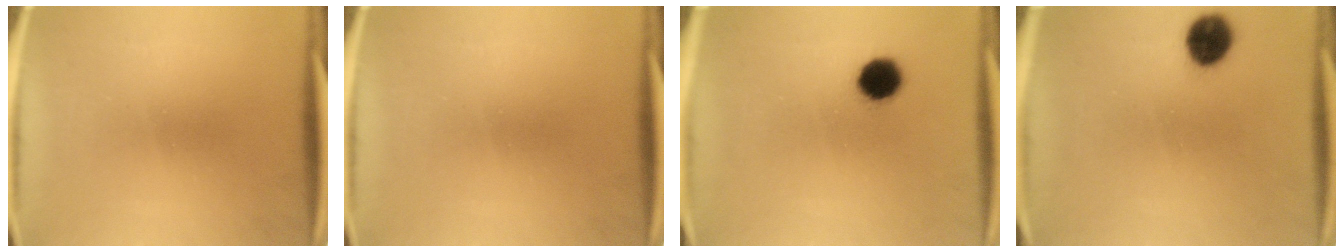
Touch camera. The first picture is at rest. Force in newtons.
{"total": 0.0}
{"total": 6.5}
{"total": 8.3}